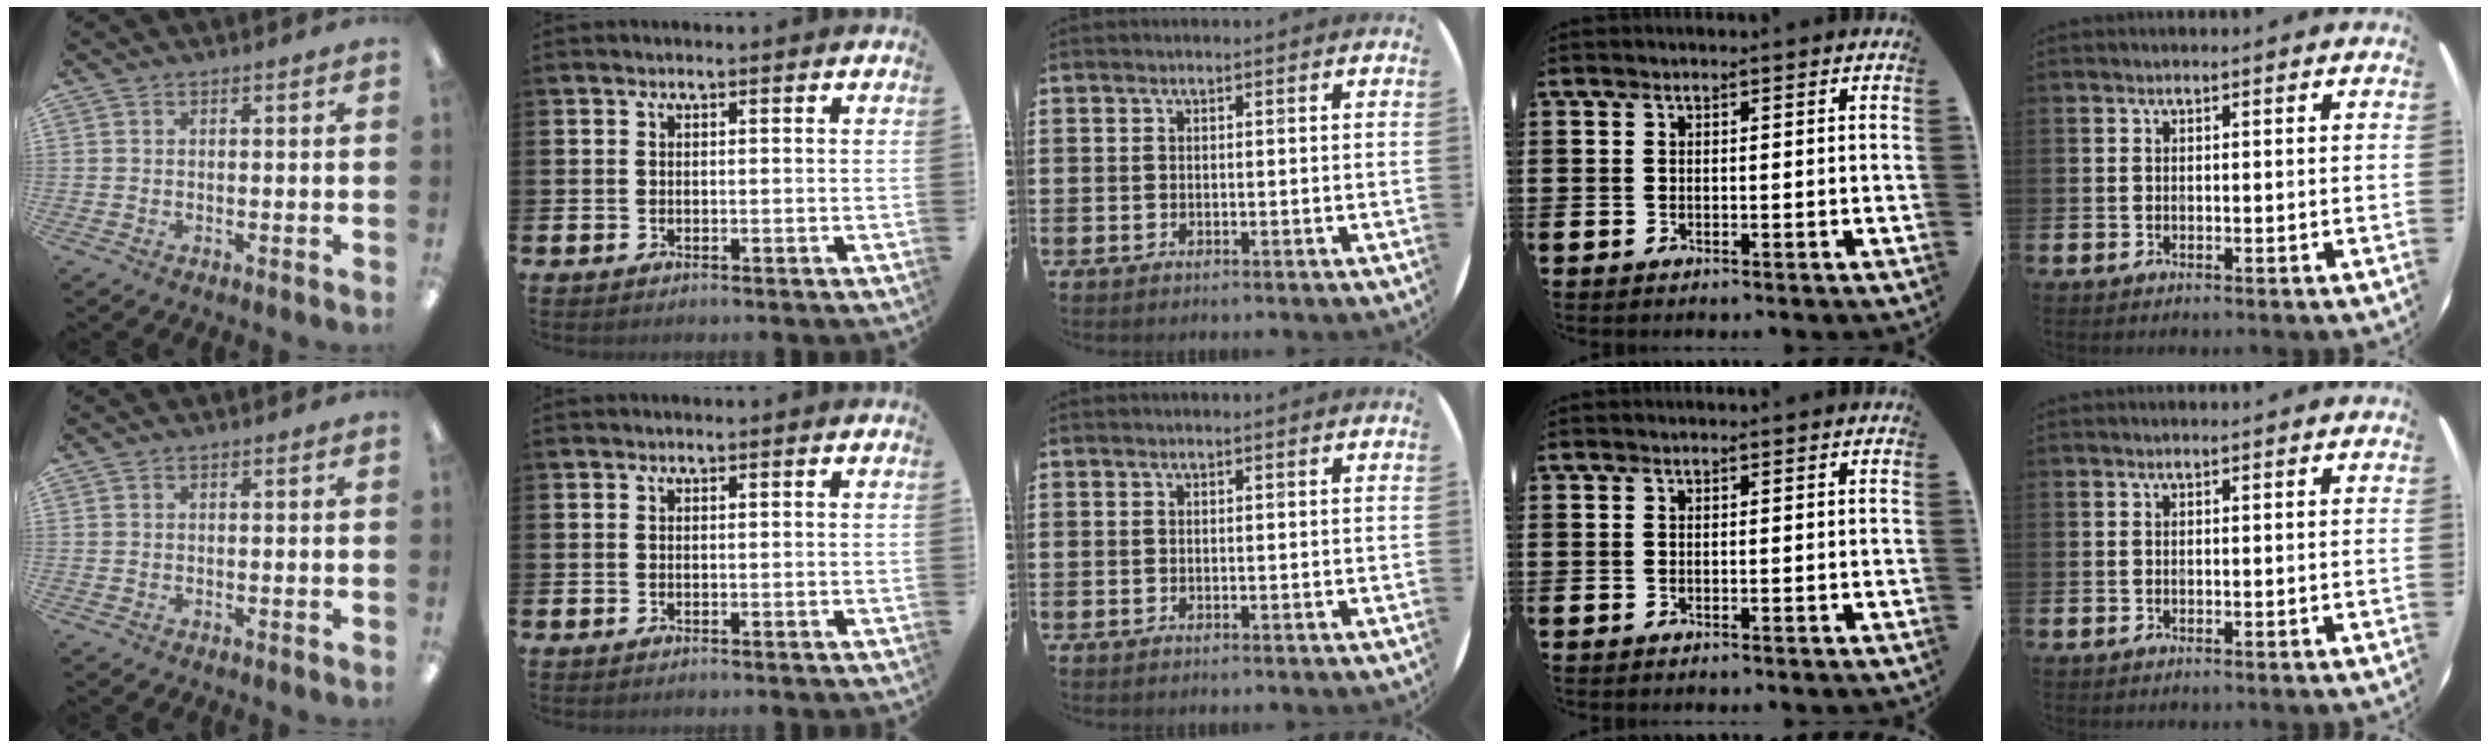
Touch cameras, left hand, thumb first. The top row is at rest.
{}